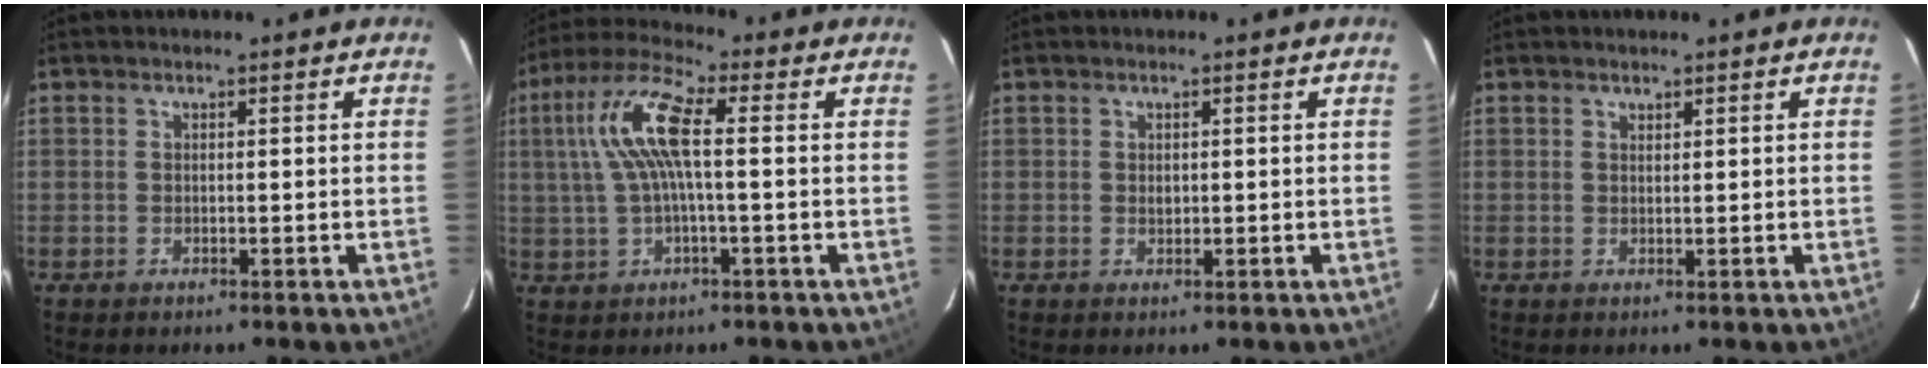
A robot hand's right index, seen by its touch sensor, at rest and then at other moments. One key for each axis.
{"total": 10.5, "fx": 1.1, "fy": 2.6, "fz": 10.1, "tx": -0.204, "ty": 0.017, "tz": 0.022}
{"total": 1.1, "fx": 0.1, "fy": 0.9, "fz": 0.6, "tx": -0.008, "ty": 0.002, "tz": 0.003}
{"total": 0.7, "fx": 0.6, "fy": 0.4, "fz": 0.1, "tx": -0.002, "ty": 0.001, "tz": 0.011}